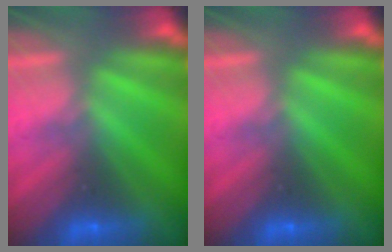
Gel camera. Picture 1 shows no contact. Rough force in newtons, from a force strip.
{"total": 0.0}